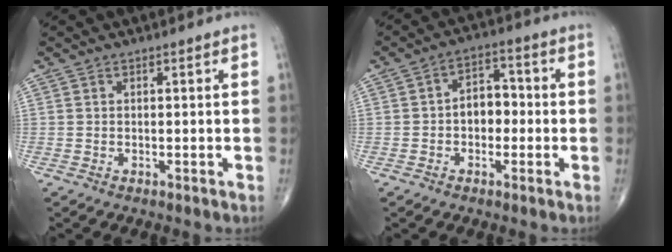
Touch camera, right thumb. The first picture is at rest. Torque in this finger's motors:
{"motor_torque": [0.01, -0.16, 0.50, -0.14, 0.04]}